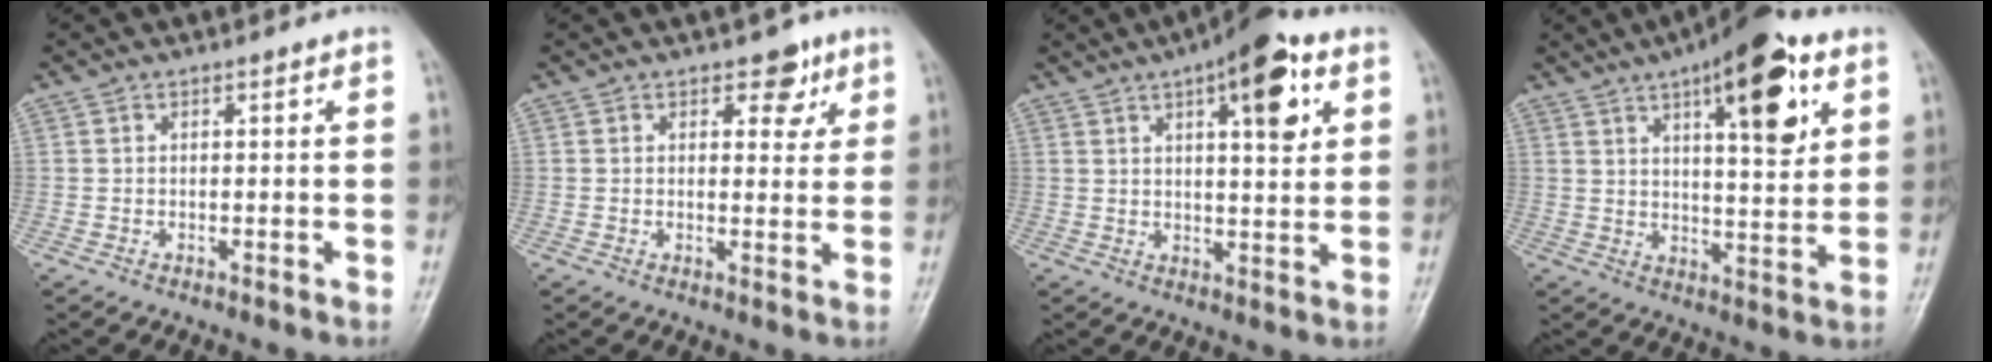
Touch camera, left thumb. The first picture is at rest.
{"total": 4.6, "force": [2.6, 2.8, 2.4], "torque": [-0.002, -0.011, 0.033]}
{"total": 12.3, "force": [5.4, 4.3, 10.2], "torque": [-0.120, -0.010, 0.071]}
{"total": 16.4, "force": [7.6, 5.6, 13.4], "torque": [-0.164, -0.025, 0.107]}